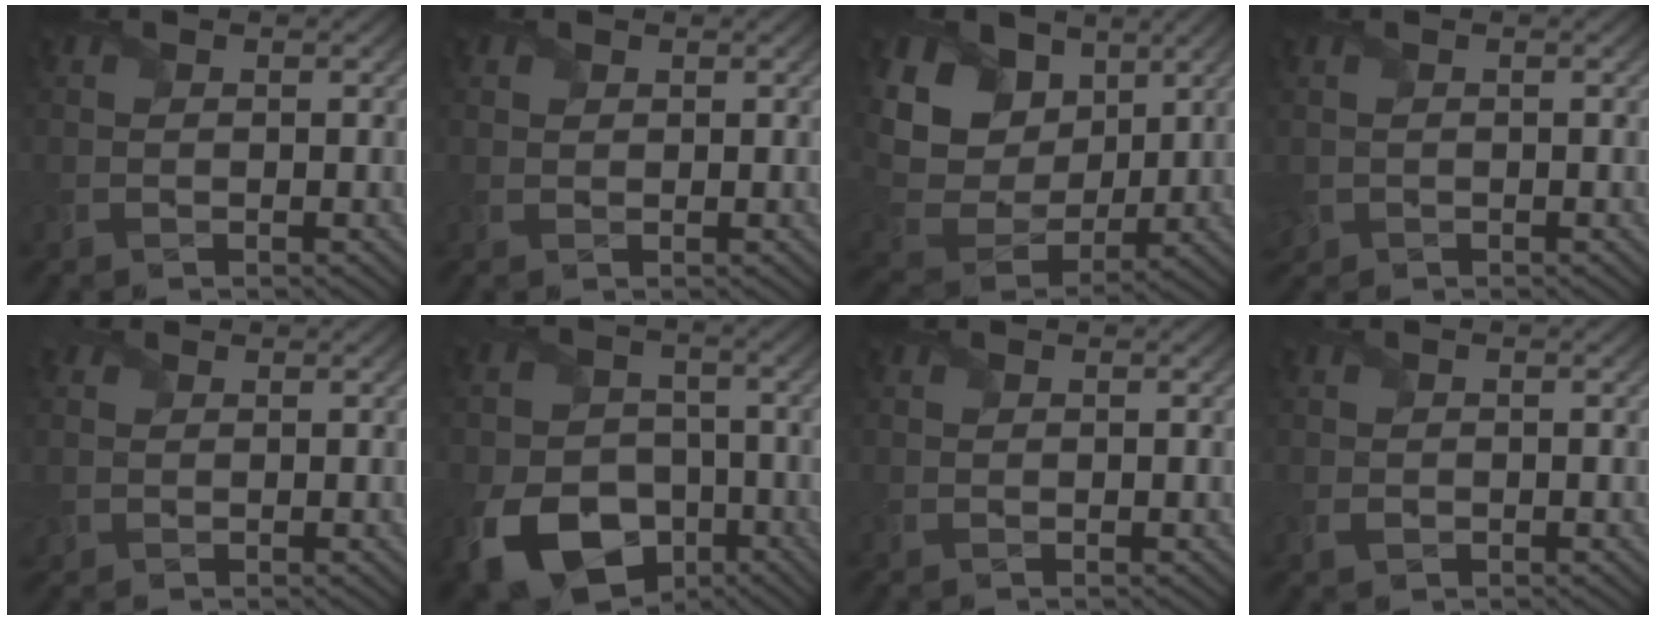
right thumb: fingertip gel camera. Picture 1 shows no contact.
{"total": 0.7, "force": [0.5, 0.4, 0.0], "torque": [-0.006, 0.000, 0.010]}
{"total": 14.5, "force": [5.7, 10.9, 7.7], "torque": [-0.231, 0.041, 0.120]}
{"total": 1.3, "force": [-0.1, 1.3, 0.3], "torque": [-0.024, -0.003, -0.006]}
{"total": 1.8, "force": [0.8, 1.6, 0.4], "torque": [-0.024, 0.005, 0.011]}
{"total": 14.5, "force": [-6.6, 10.5, 7.5], "torque": [-0.172, -0.049, -0.120]}
{"total": 0.0}
{"total": 0.9, "force": [-0.3, 0.7, 0.3], "torque": [-0.010, -0.002, -0.008]}